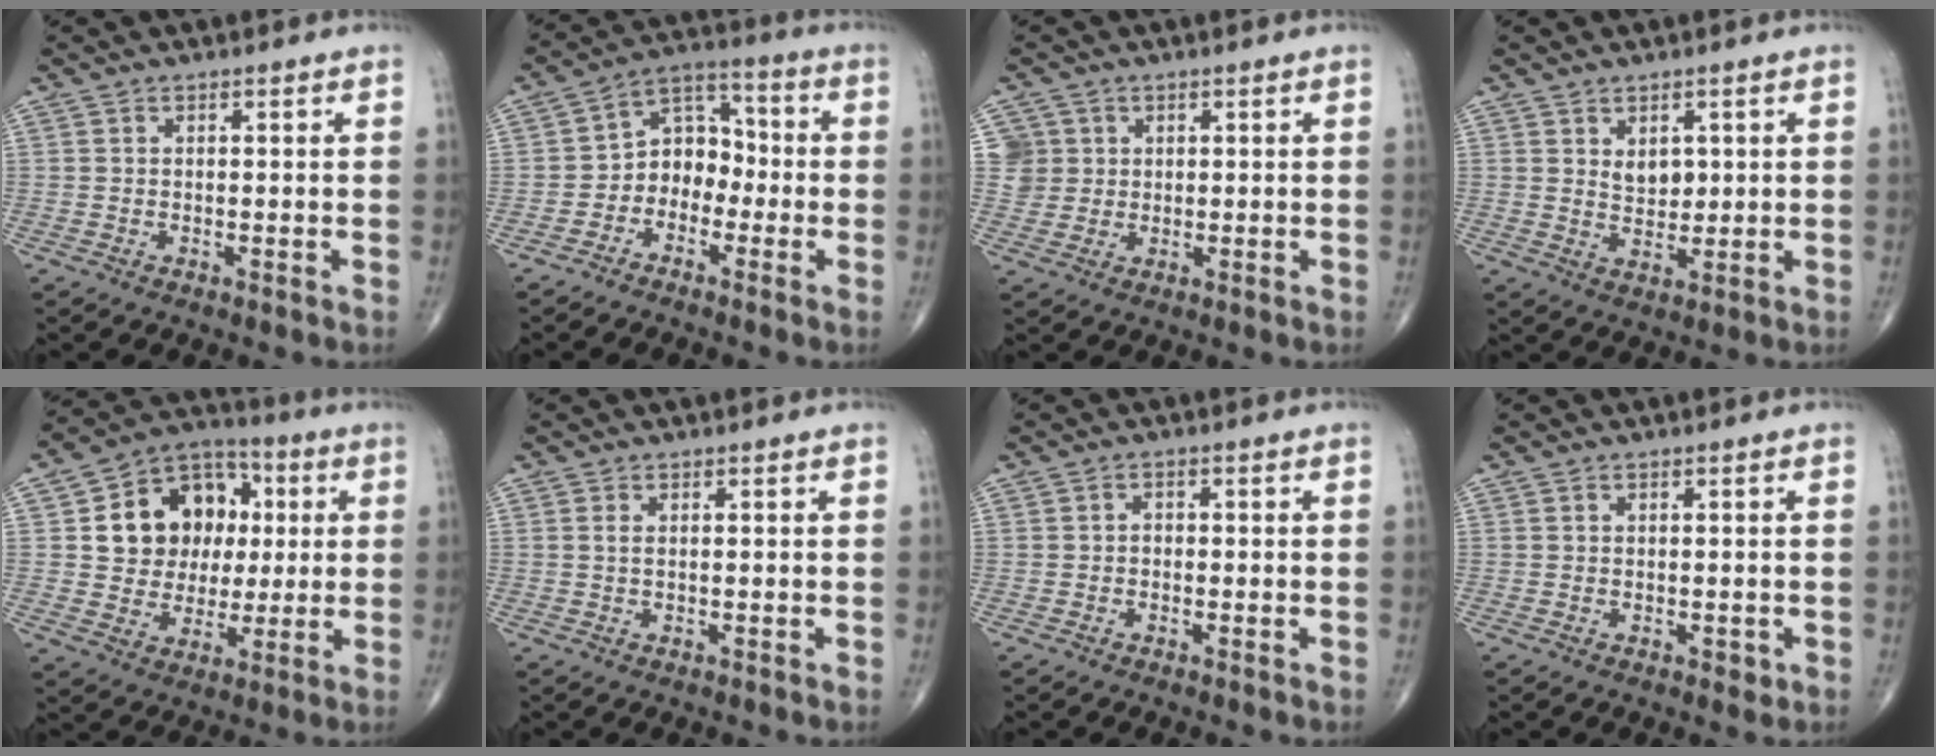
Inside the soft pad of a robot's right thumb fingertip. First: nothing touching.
{"total": 8.2, "force": [-2.4, 6.4, 4.6], "torque": [-0.038, 0.045, -0.059]}
{"total": 4.2, "force": [1.3, 4.0, 0.0], "torque": [0.029, -0.002, 0.022]}
{"total": 4.0, "force": [1.3, 2.7, 2.7], "torque": [-0.027, -0.013, 0.027]}
{"total": 16.3, "force": [3.0, 13.1, 9.1], "torque": [-0.100, 0.015, 0.052]}
{"total": 0.9, "force": [0.2, 0.4, 0.8], "torque": [-0.021, 0.003, 0.006]}
{"total": 1.1, "force": [-0.3, 0.9, 0.6], "torque": [-0.002, 0.004, -0.009]}
{"total": 1.4, "force": [-0.2, 1.0, 1.1], "torque": [-0.013, -0.003, 0.000]}